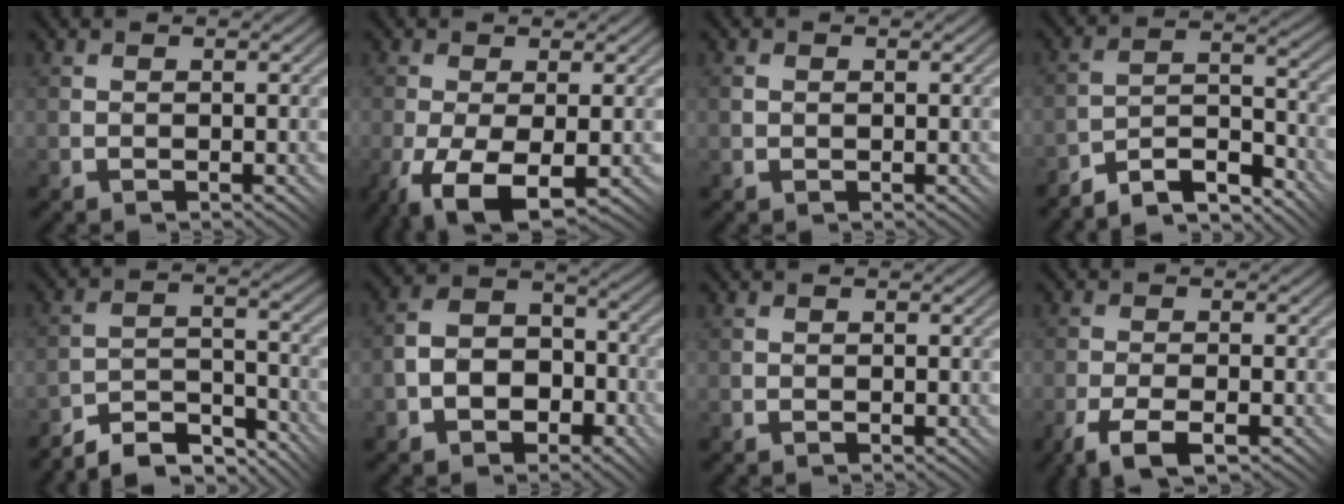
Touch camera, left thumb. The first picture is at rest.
{"total": 7.5, "force": [-3.4, 3.0, 6.0], "torque": [-0.138, -0.022, -0.049]}
{"total": 0.7, "force": [0.2, 0.6, 0.3], "torque": [-0.009, 0.001, 0.002]}
{"total": 7.5, "force": [-6.9, 0.9, 2.7], "torque": [-0.036, 0.017, -0.138]}
{"total": 7.2, "force": [-6.7, 1.2, 2.2], "torque": [-0.028, 0.012, -0.127]}
{"total": 8.4, "force": [-3.3, 5.9, 5.0], "torque": [-0.089, -0.009, -0.067]}
{"total": 0.0}
{"total": 5.2, "force": [-3.2, 1.6, 3.7], "torque": [-0.071, 0.001, -0.060]}